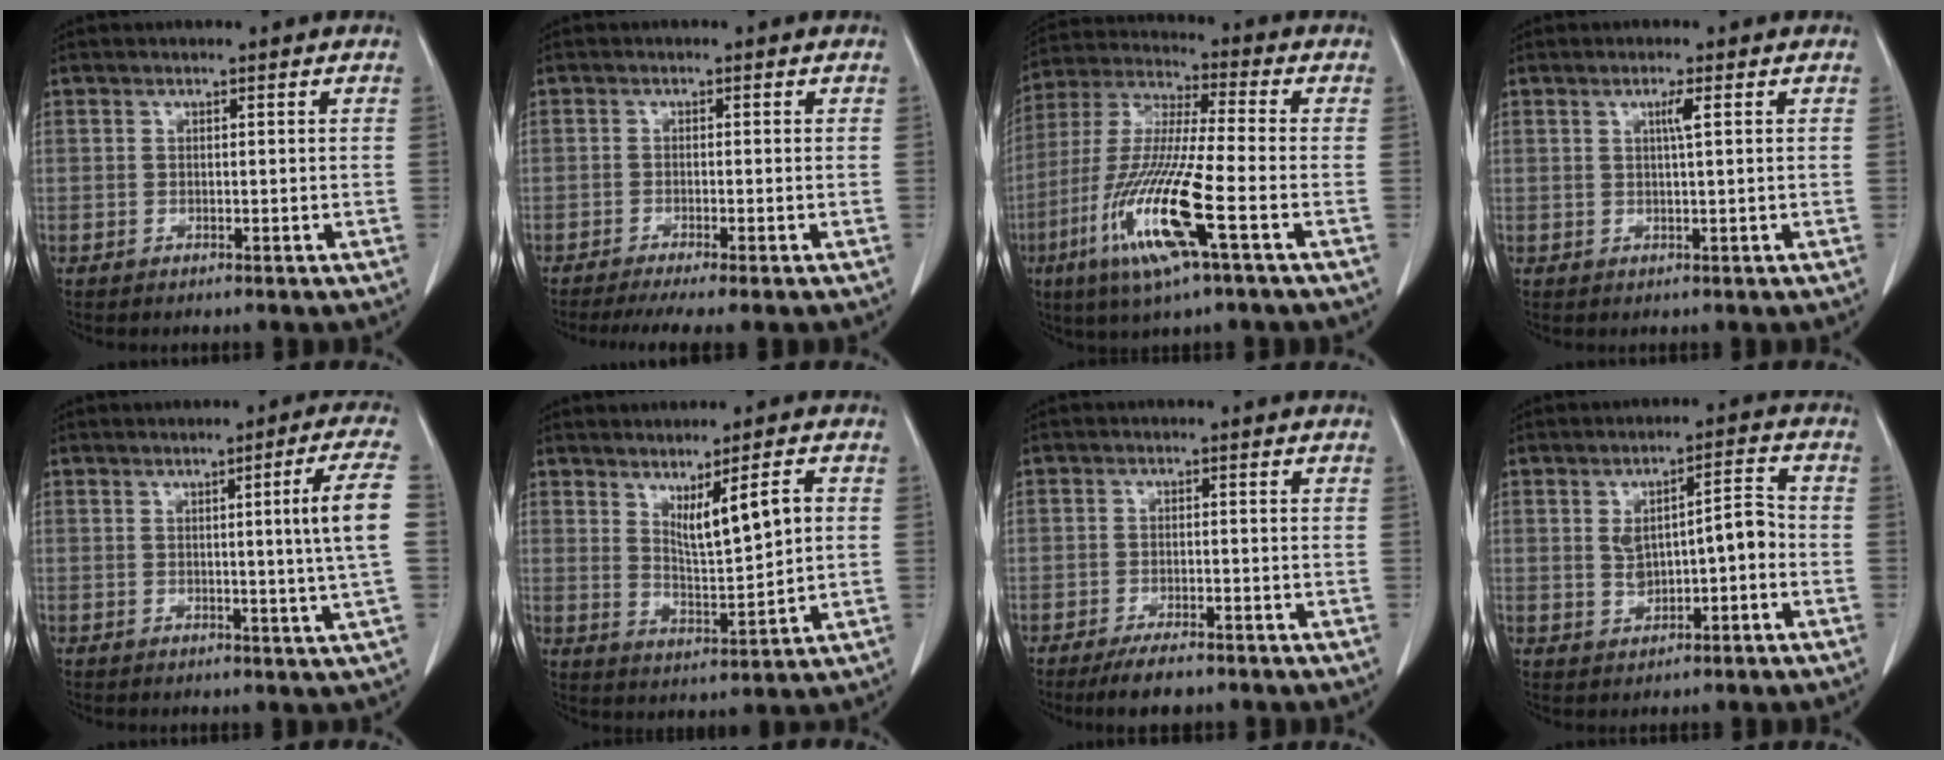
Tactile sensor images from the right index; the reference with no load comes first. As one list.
[{"total": 5.8, "force": [-4.6, -0.2, 3.5], "torque": [-0.047, -0.011, -0.073]}, {"total": 16.1, "force": [-6.1, 0.5, 14.9], "torque": [-0.313, -0.024, -0.120]}, {"total": 1.8, "force": [0.6, -0.5, 1.6], "torque": [-0.030, -0.001, 0.011]}, {"total": 7.6, "force": [0.4, -2.1, 7.3], "torque": [-0.099, -0.009, 0.008]}, {"total": 7.4, "force": [2.3, 0.9, 7.0], "torque": [-0.120, -0.012, 0.048]}, {"total": 4.6, "force": [-3.7, 1.3, 2.5], "torque": [-0.043, -0.004, -0.059]}, {"total": 6.4, "force": [-0.6, 2.4, 6.0], "torque": [-0.097, 0.024, -0.001]}]